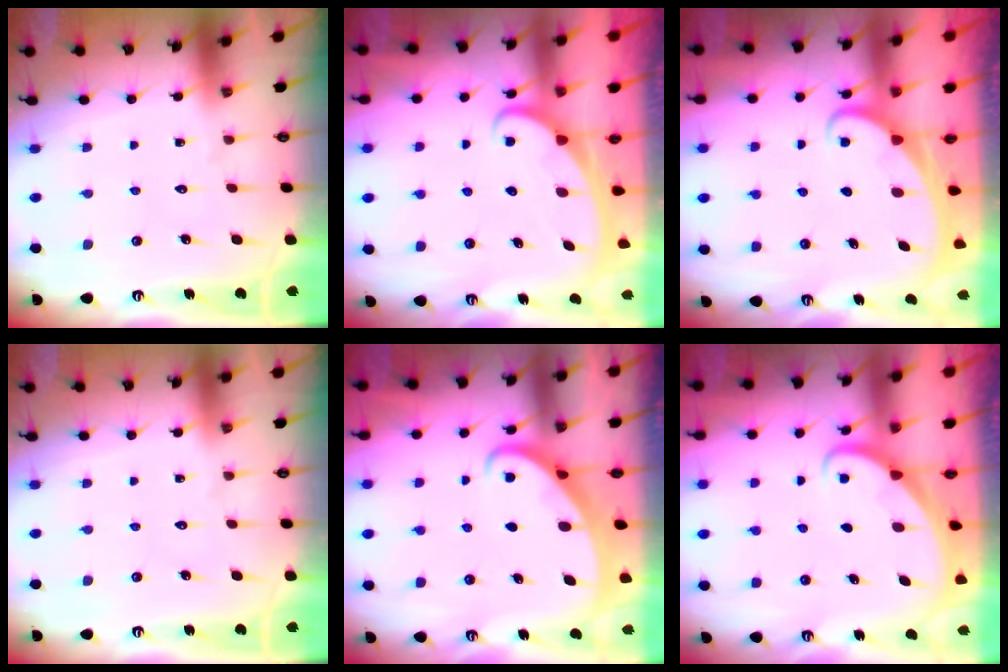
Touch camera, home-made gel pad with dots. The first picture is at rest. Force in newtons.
{"total": 2.5, "press": 2.5, "slide": 0.3}
{"total": 1.8, "press": 1.8, "slide": 0.2}
{"total": 0.0}
{"total": 2.5, "press": 2.5, "slide": 0.3}
{"total": 2.0, "press": 2.0, "slide": 0.2}